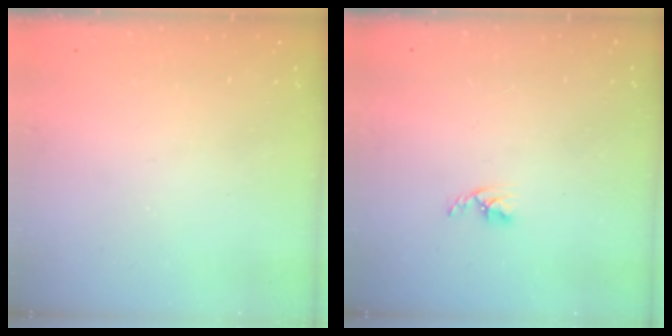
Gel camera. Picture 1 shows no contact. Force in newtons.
{"total": 2.7, "press": 2.7, "slide": 0.5}